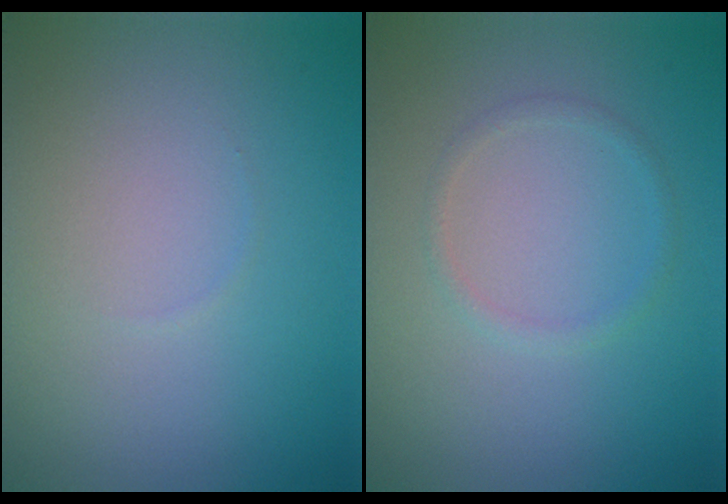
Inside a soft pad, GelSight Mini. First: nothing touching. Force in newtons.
{"total": 1.0, "press": 0.9, "slide": 0.0}